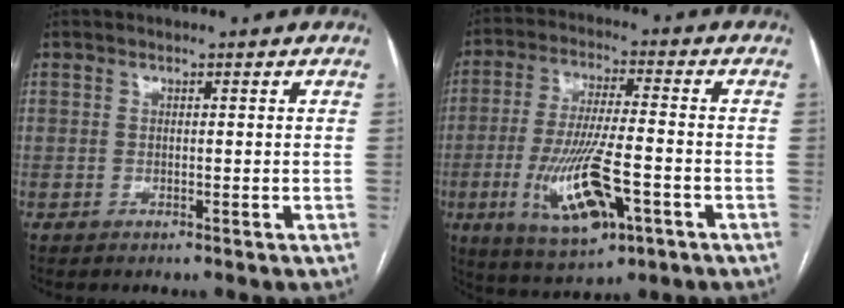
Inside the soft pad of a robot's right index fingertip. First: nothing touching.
{"total": 13.8, "force": [-4.7, 3.3, 12.5], "torque": [-0.247, -0.017, -0.074]}